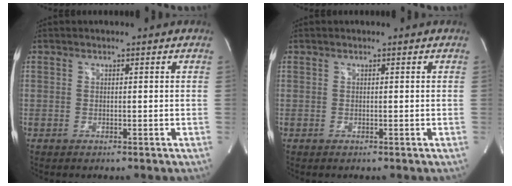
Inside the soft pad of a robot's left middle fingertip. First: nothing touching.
{"total": 0.0}